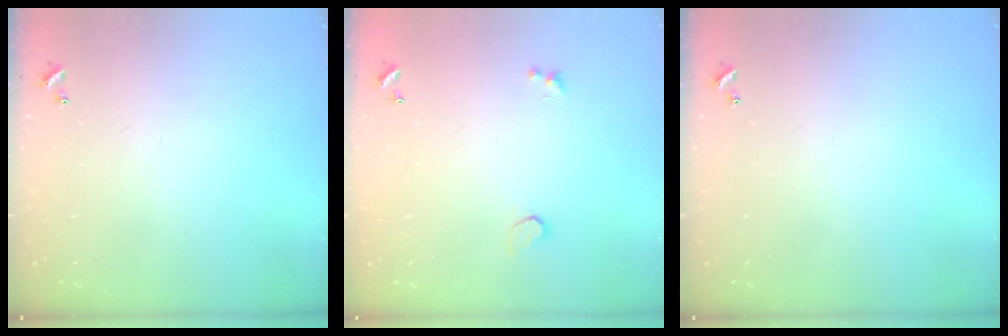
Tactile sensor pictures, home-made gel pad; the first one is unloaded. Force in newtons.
{"total": 1.0, "press": 0.7, "slide": 0.7}
{"total": 0.0}